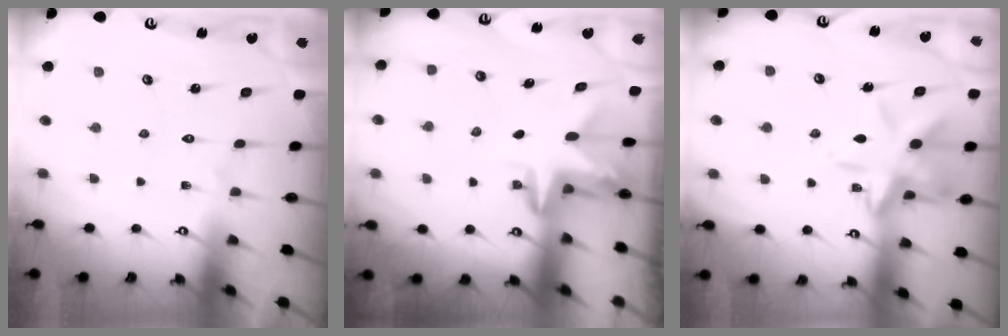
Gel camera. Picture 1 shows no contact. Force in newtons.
{"total": 2.7, "press": 2.7, "slide": 0.2}
{"total": 11.5, "press": 11.5, "slide": 1.1}